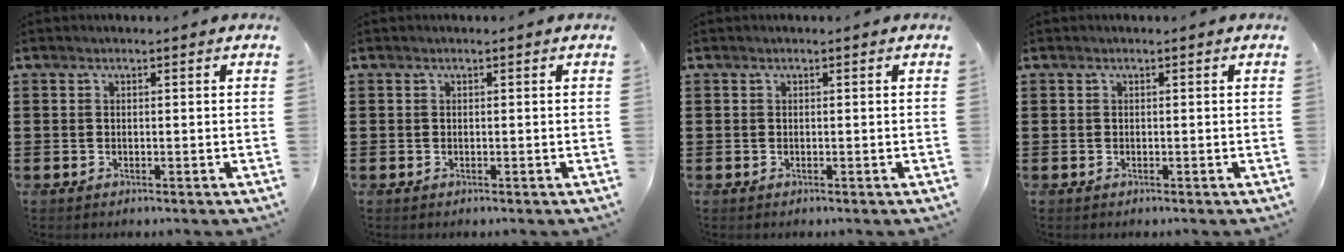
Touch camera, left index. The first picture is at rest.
{"total": 0.0}
{"total": 0.0}
{"total": 0.0}